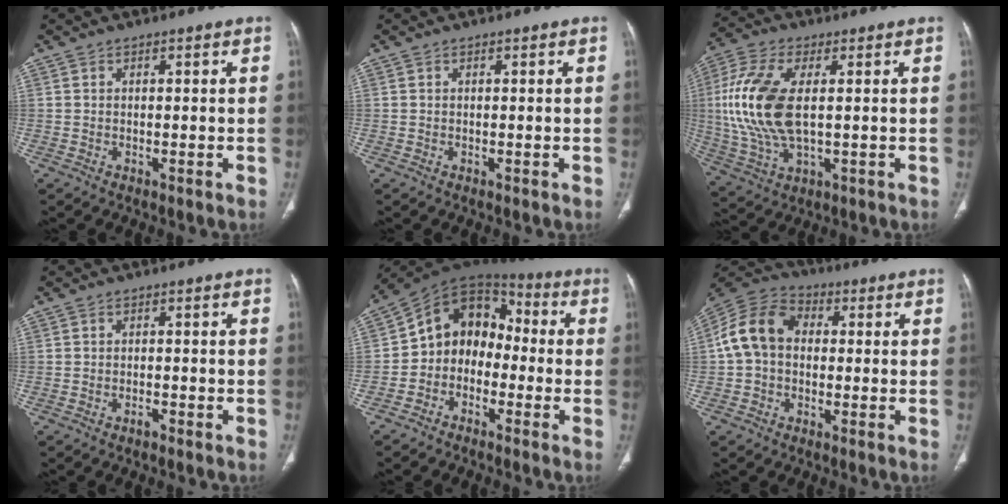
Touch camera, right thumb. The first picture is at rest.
{"total": 0.0}
{"total": 16.0, "force": [1.5, 7.9, 13.9], "torque": [-0.315, -0.002, 0.033]}
{"total": 0.9, "force": [-0.7, 0.3, 0.5], "torque": [-0.010, 0.005, -0.012]}
{"total": 12.0, "force": [-2.0, 9.7, 6.8], "torque": [-0.075, 0.065, -0.054]}
{"total": 11.1, "force": [0.4, 8.4, 7.3], "torque": [-0.134, 0.034, -0.006]}